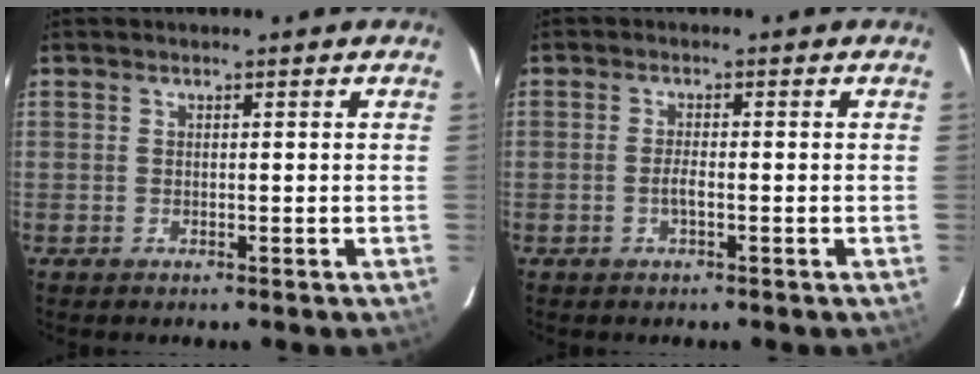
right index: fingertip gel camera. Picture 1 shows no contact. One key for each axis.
{"total": 1.8, "fx": -0.7, "fy": 0.3, "fz": 1.7, "tx": -0.034, "ty": 0.001, "tz": -0.015}